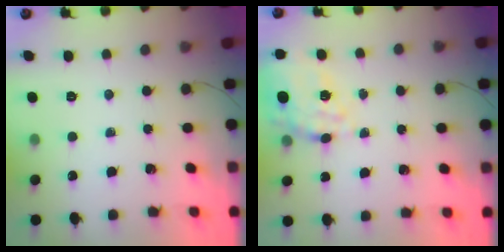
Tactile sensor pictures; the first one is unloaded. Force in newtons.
{"total": 12.3, "press": 11.7, "slide": 3.6}